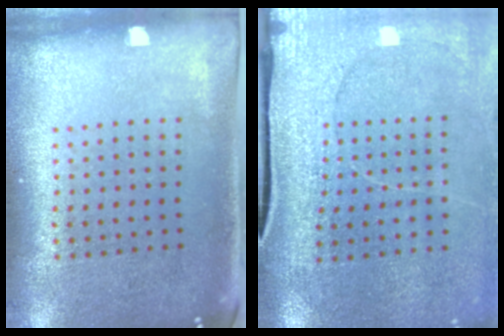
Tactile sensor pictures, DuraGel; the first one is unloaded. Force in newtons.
{"total": 3.0, "press": 2.8, "slide": 1.1}